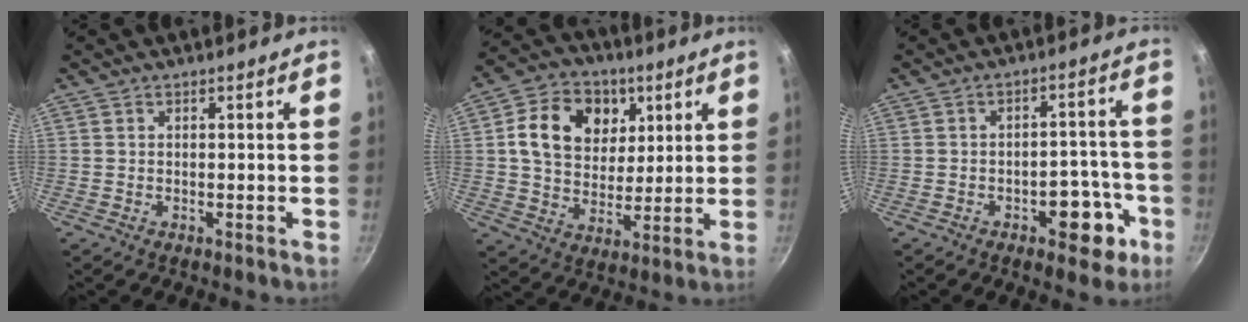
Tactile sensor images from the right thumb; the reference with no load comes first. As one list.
[{"total": 15.4, "force": [4.8, 11.9, 8.5], "torque": [-0.119, -0.006, 0.075]}, {"total": 9.1, "force": [-4.3, 4.9, 6.3], "torque": [-0.044, 0.038, -0.049]}]